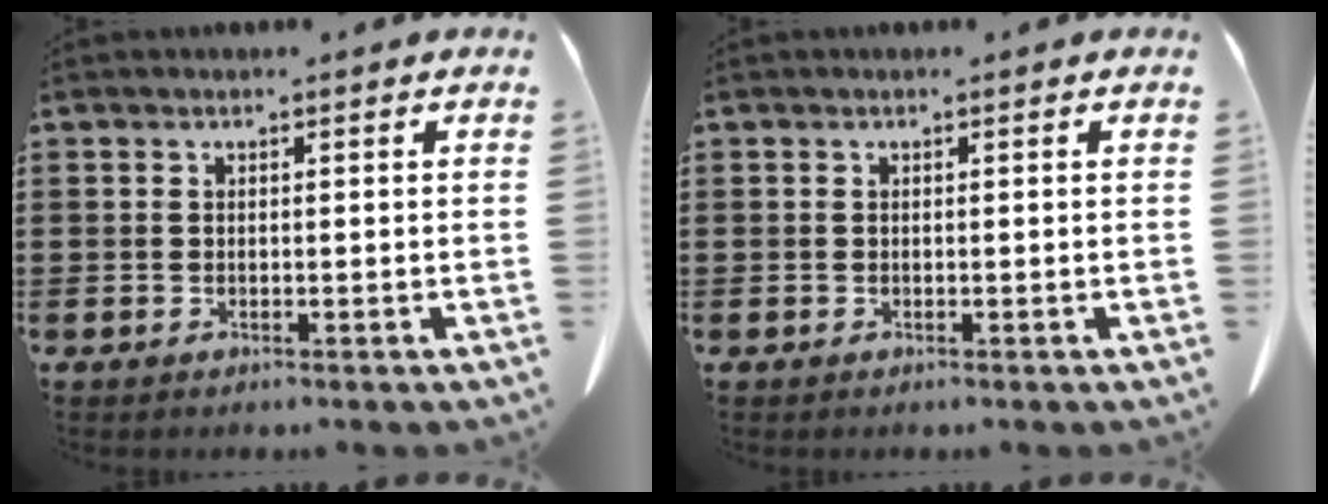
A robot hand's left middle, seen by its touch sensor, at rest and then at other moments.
{"total": 0.0}